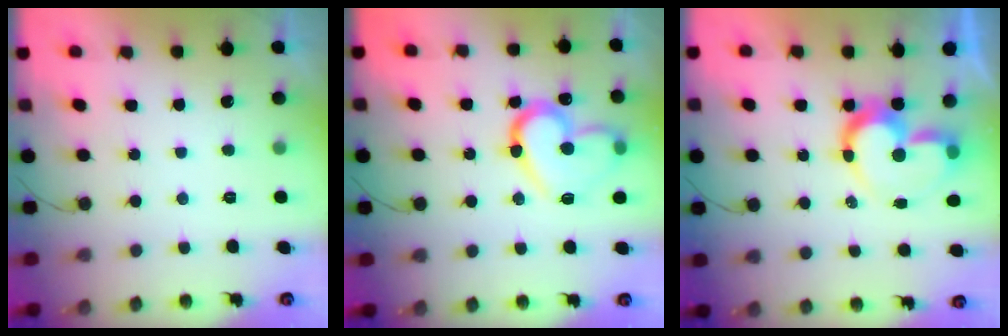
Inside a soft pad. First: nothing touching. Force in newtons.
{"total": 16.5, "press": 16.4, "slide": 1.6}
{"total": 11.8, "press": 11.8, "slide": 1.3}